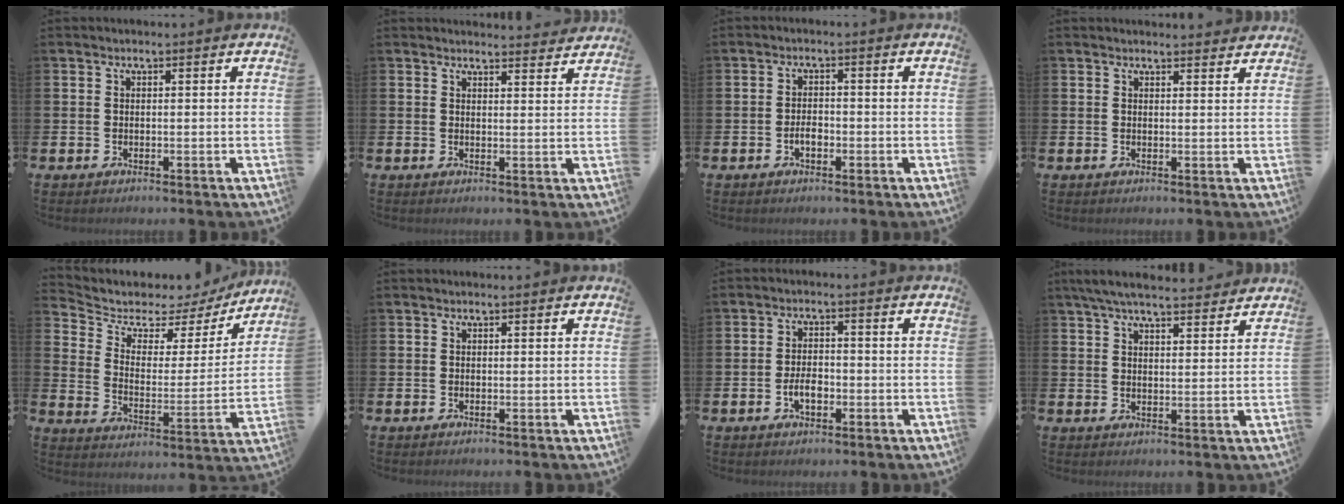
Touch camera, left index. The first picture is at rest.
{"total": 2.5, "force": [2.5, 0.2, -0.2], "torque": [0.007, -0.020, 0.043]}
{"total": 2.1, "force": [-0.7, 1.2, 1.5], "torque": [-0.028, 0.003, -0.015]}
{"total": 1.3, "force": [1.2, 0.1, -0.2], "torque": [0.010, -0.008, 0.021]}
{"total": 5.5, "force": [4.5, 2.8, 1.4], "torque": [-0.065, -0.035, 0.070]}
{"total": 0.0}
{"total": 3.0, "force": [-0.9, 1.7, 2.4], "torque": [-0.035, 0.001, -0.020]}
{"total": 5.6, "force": [5.2, 0.8, 1.7], "torque": [-0.047, -0.020, 0.096]}